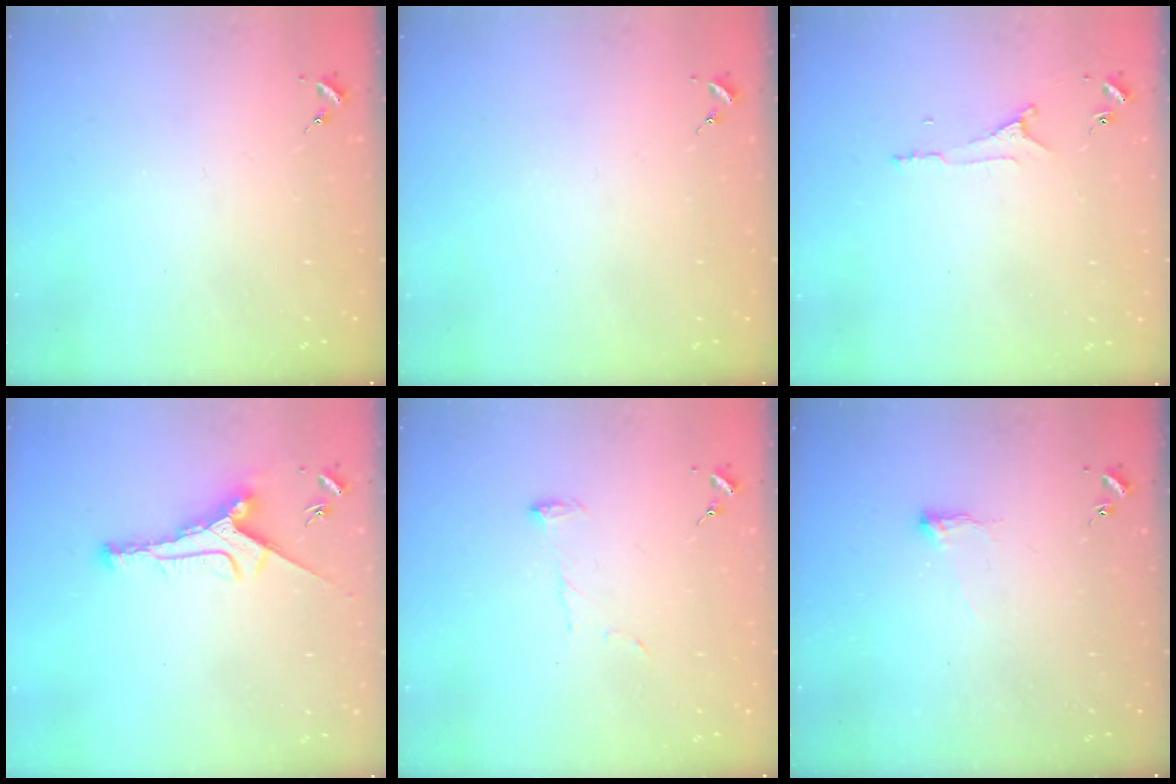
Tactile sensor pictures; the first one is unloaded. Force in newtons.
{"total": 0.0}
{"total": 5.8, "press": 5.8, "slide": 0.7}
{"total": 10.0, "press": 10.0, "slide": 0.5}
{"total": 6.4, "press": 6.4, "slide": 0.7}
{"total": 4.1, "press": 4.1, "slide": 0.7}